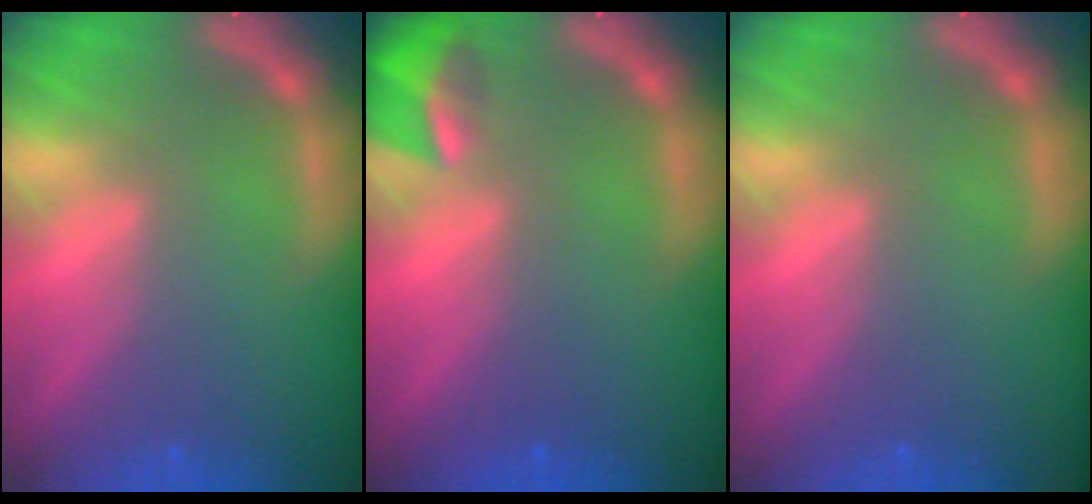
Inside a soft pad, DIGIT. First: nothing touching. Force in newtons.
{"total": 3.4}
{"total": 0.0}